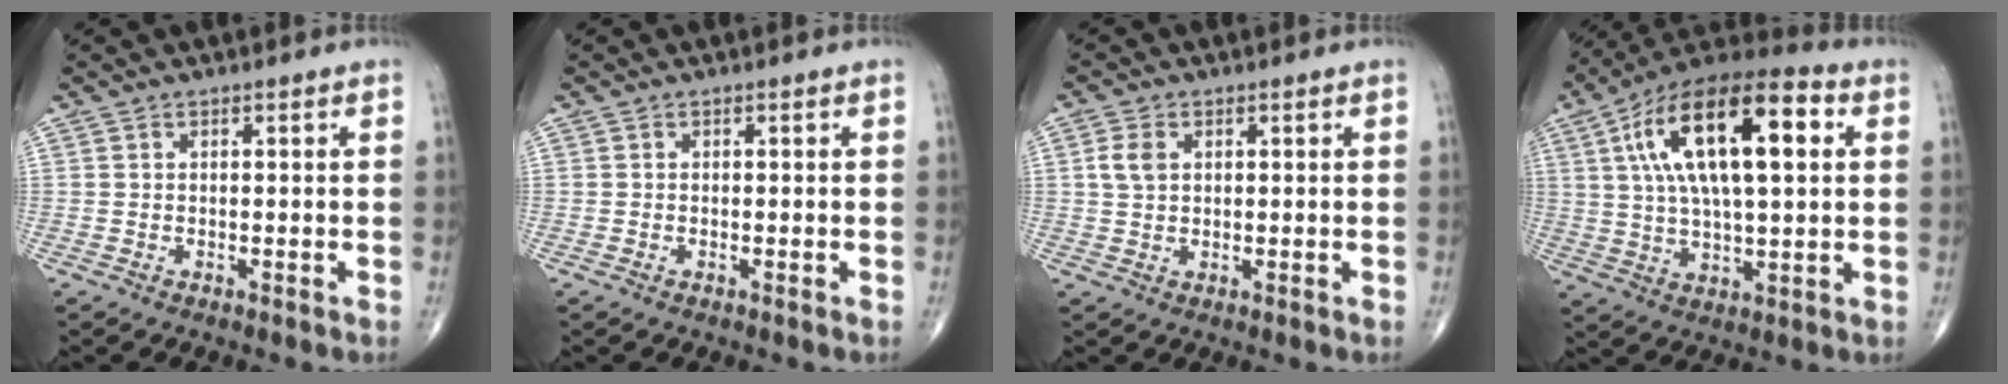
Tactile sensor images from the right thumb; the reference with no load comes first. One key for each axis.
{"total": 0.0}
{"total": 3.5, "fx": 0.9, "fy": 2.5, "fz": 2.3, "tx": -0.045, "ty": 0.002, "tz": 0.018}
{"total": 22.7, "fx": 6.0, "fy": 9.2, "fz": 19.8, "tx": -0.340, "ty": 0.019, "tz": 0.092}